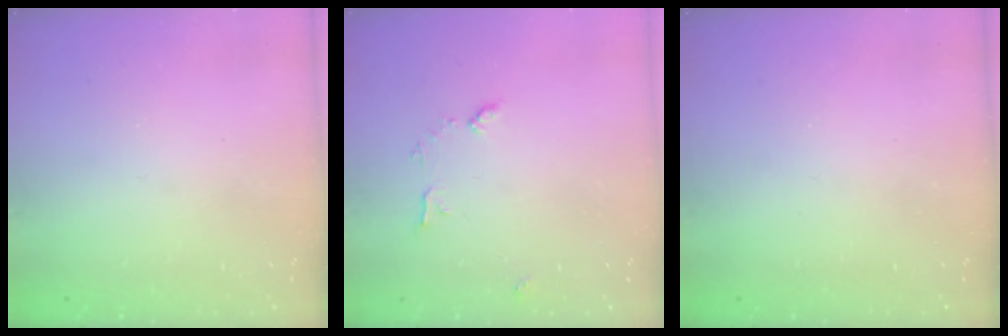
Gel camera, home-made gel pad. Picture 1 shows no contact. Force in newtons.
{"total": 6.8, "press": 6.8, "slide": 0.4}
{"total": 0.0}